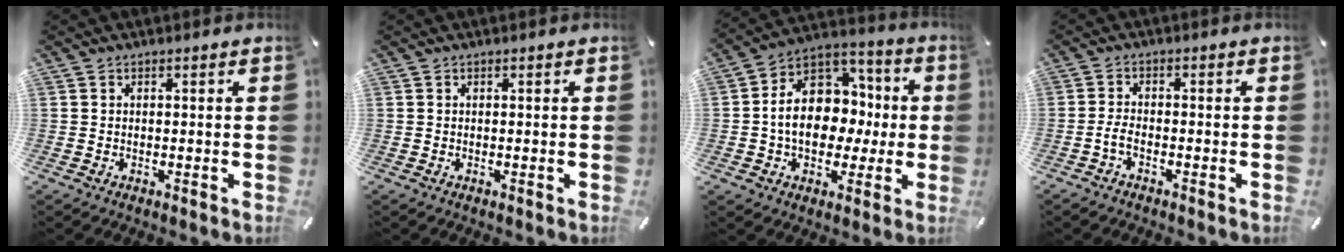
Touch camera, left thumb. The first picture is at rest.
{"total": 0.0}
{"total": 14.8, "force": [-1.5, 12.0, 8.5], "torque": [-0.144, 0.005, -0.023]}
{"total": 2.9, "force": [-1.5, 1.1, 2.2], "torque": [-0.052, 0.003, -0.032]}